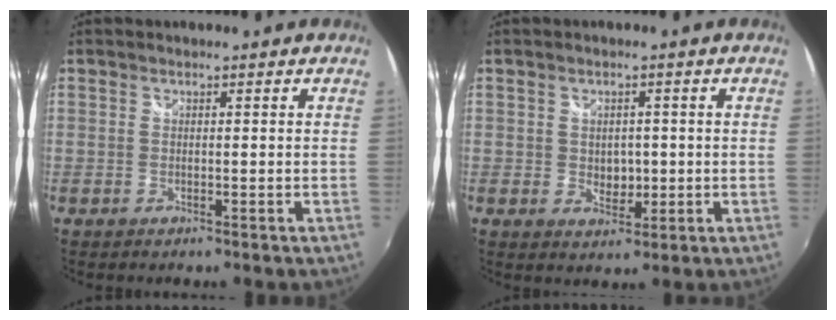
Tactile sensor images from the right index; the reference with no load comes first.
{"total": 3.9, "force": [0.0, 3.0, 2.5], "torque": [-0.037, -0.002, 0.002]}